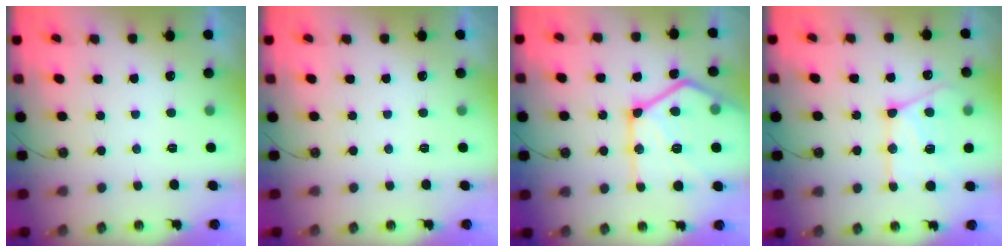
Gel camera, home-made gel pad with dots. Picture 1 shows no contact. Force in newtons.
{"total": 0.0}
{"total": 27.0, "press": 26.8, "slide": 3.2}
{"total": 15.4, "press": 15.4, "slide": 1.0}